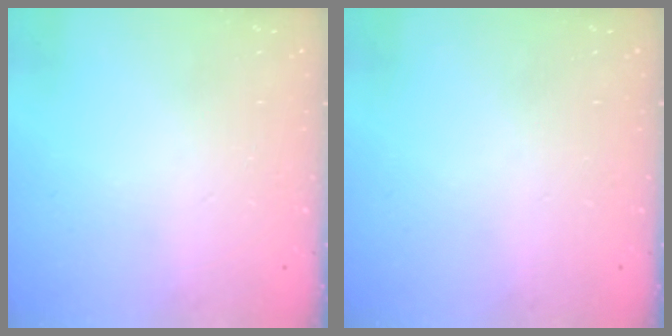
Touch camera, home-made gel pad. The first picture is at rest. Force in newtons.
{"total": 0.0}